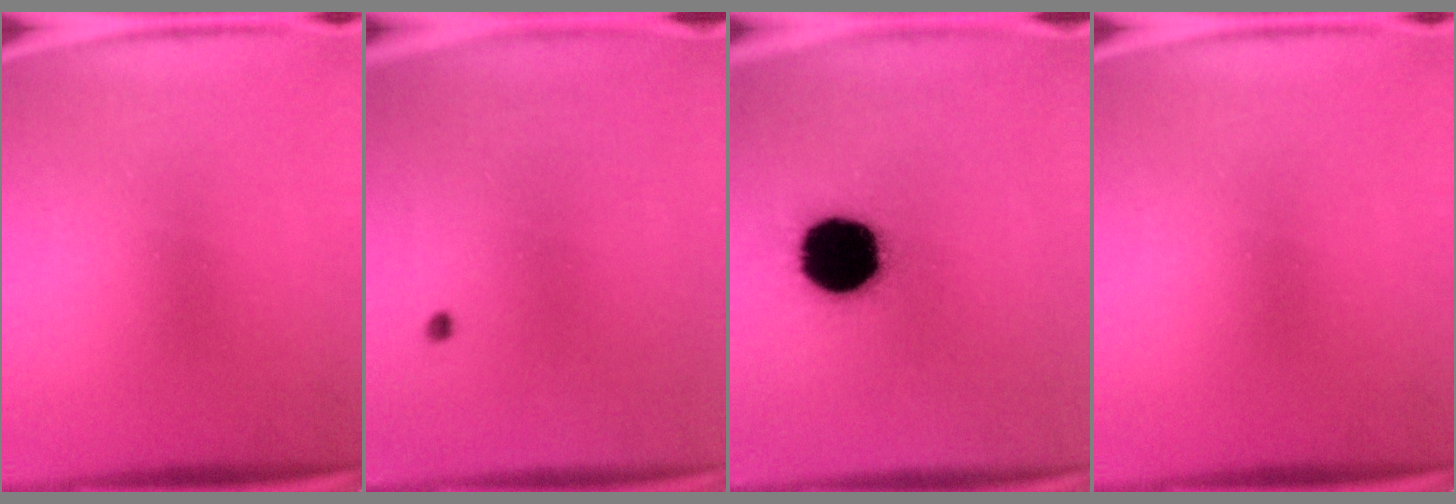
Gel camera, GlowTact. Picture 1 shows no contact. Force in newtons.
{"total": 0.5}
{"total": 19.6}
{"total": 0.0}